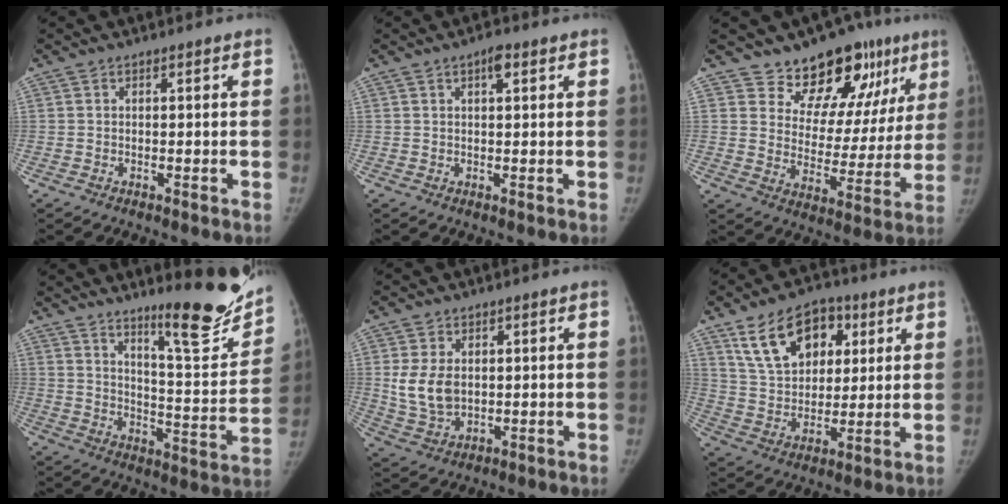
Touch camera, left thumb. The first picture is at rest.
{"total": 2.4, "force": [1.2, 0.9, 1.9], "torque": [-0.024, -0.001, 0.017]}
{"total": 16.4, "force": [11.4, 8.8, 7.9], "torque": [-0.036, -0.071, 0.160]}
{"total": 17.7, "force": [13.6, 2.5, 11.0], "torque": [-0.118, -0.115, 0.204]}
{"total": 7.9, "force": [1.1, 5.6, 5.6], "torque": [-0.094, -0.008, 0.034]}
{"total": 15.2, "force": [7.1, 10.1, 9.0], "torque": [-0.112, -0.018, 0.133]}